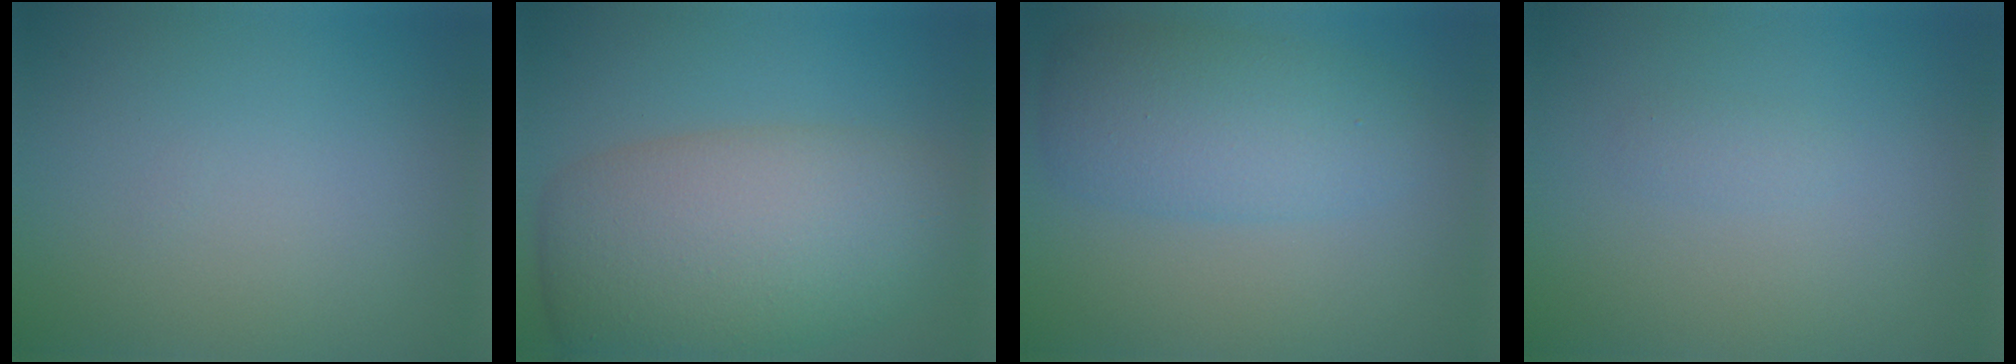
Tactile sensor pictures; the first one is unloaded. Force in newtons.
{"total": 10.5, "press": 10.5, "slide": 0.7}
{"total": 5.5, "press": 5.5, "slide": 0.1}
{"total": 0.8, "press": 0.8, "slide": 0.0}